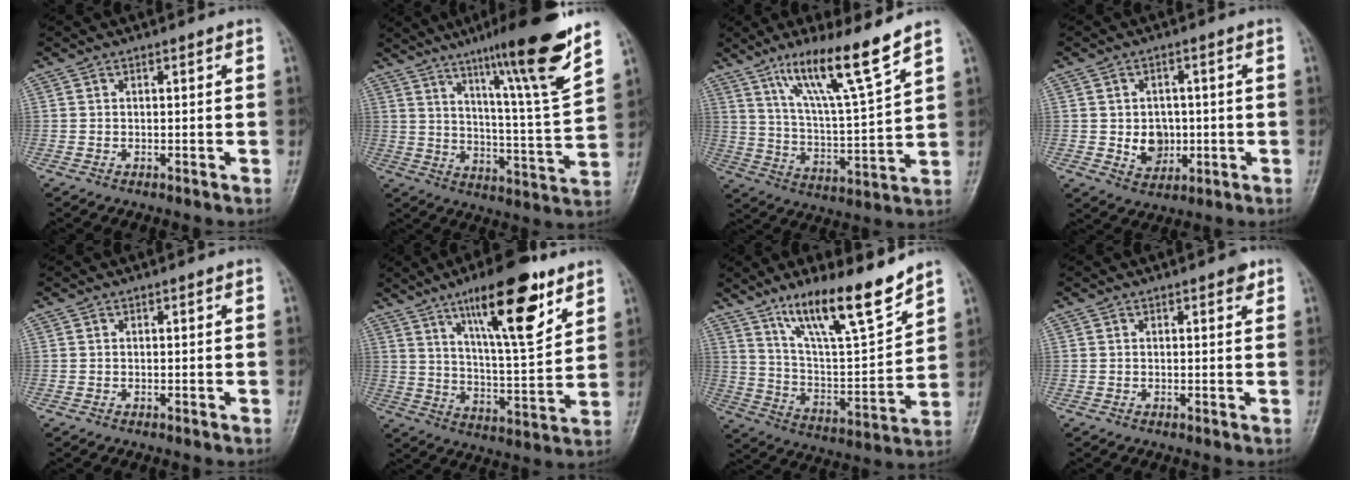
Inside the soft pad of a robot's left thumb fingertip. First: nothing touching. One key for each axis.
{"total": 18.7, "fx": 12.5, "fy": 0.5, "fz": 13.9, "tx": -0.193, "ty": -0.068, "tz": 0.192}
{"total": 13.9, "fx": 9.6, "fy": 0.8, "fz": 10.1, "tx": -0.175, "ty": -0.058, "tz": 0.177}
{"total": 6.3, "fx": -0.4, "fy": 5.2, "fz": 3.5, "tx": -0.024, "ty": 0.002, "tz": 0.001}
{"total": 0.0}
{"total": 17.8, "fx": 10.2, "fy": 4.8, "fz": 13.8, "tx": -0.194, "ty": -0.053, "tz": 0.170}
{"total": 16.9, "fx": 12.1, "fy": 3.3, "fz": 11.3, "tx": -0.169, "ty": -0.073, "tz": 0.221}
{"total": 1.5, "fx": 0.9, "fy": 0.7, "fz": 1.0, "tx": -0.007, "ty": -0.002, "tz": 0.008}